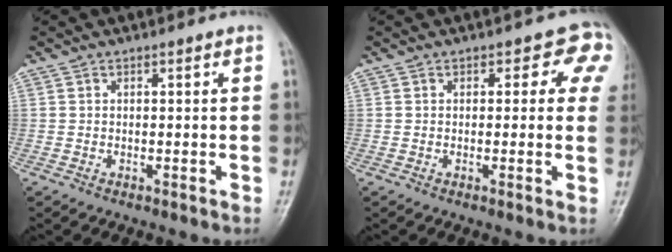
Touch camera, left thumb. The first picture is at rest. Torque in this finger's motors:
{"motor_torque": [0.11, 0.12, 0.07, -0.04, 0.02]}